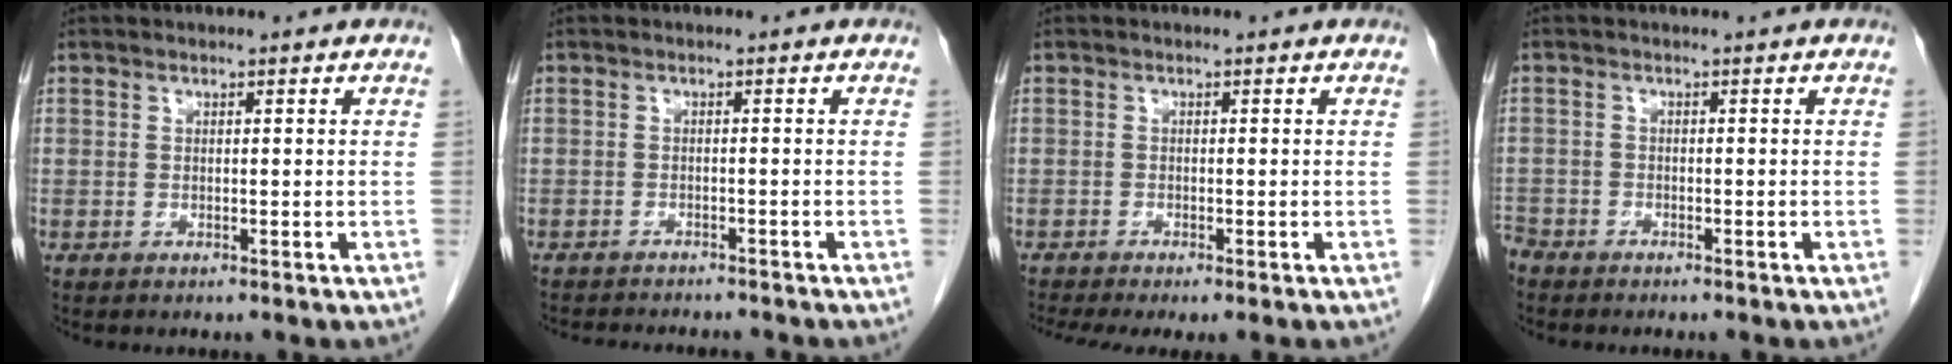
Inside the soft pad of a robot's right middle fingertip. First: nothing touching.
{"total": 8.9, "force": [-8.2, 1.9, 3.0], "torque": [-0.043, -0.006, -0.103]}
{"total": 5.5, "force": [-4.3, 0.4, 3.4], "torque": [-0.049, -0.012, -0.071]}
{"total": 2.9, "force": [-2.7, 1.2, 0.5], "torque": [-0.009, -0.003, -0.050]}